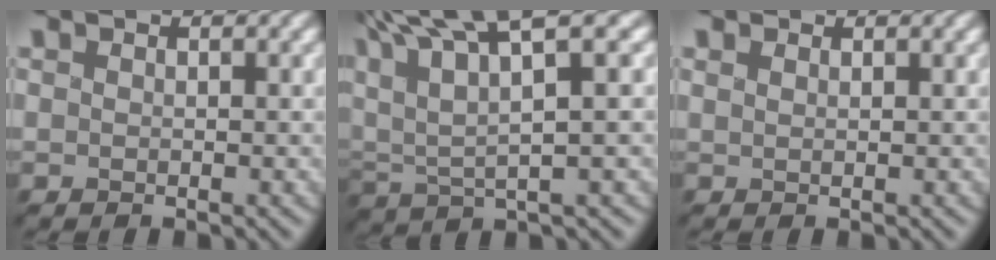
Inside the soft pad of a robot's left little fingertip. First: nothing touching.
{"total": 8.4, "force": [4.9, 1.9, 6.5], "torque": [-0.125, 0.014, 0.086]}
{"total": 0.6, "force": [0.5, 0.2, 0.2], "torque": [-0.008, -0.001, 0.011]}